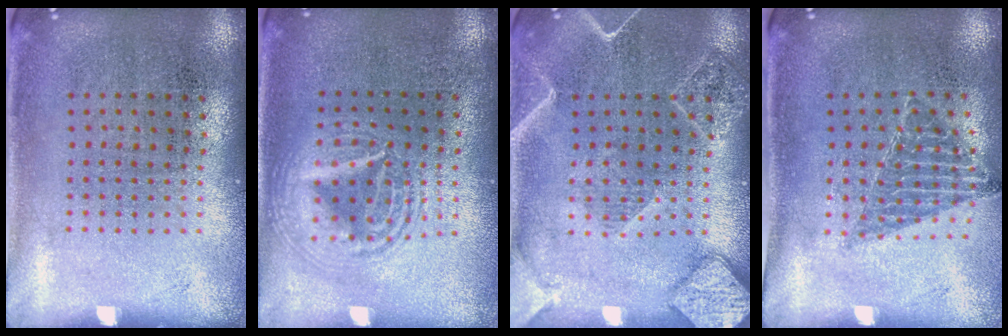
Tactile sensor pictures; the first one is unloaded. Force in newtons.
{"total": 2.6, "press": 2.5, "slide": 0.3}
{"total": 2.2, "press": 2.1, "slide": 0.5}
{"total": 0.9, "press": 0.8, "slide": 0.2}